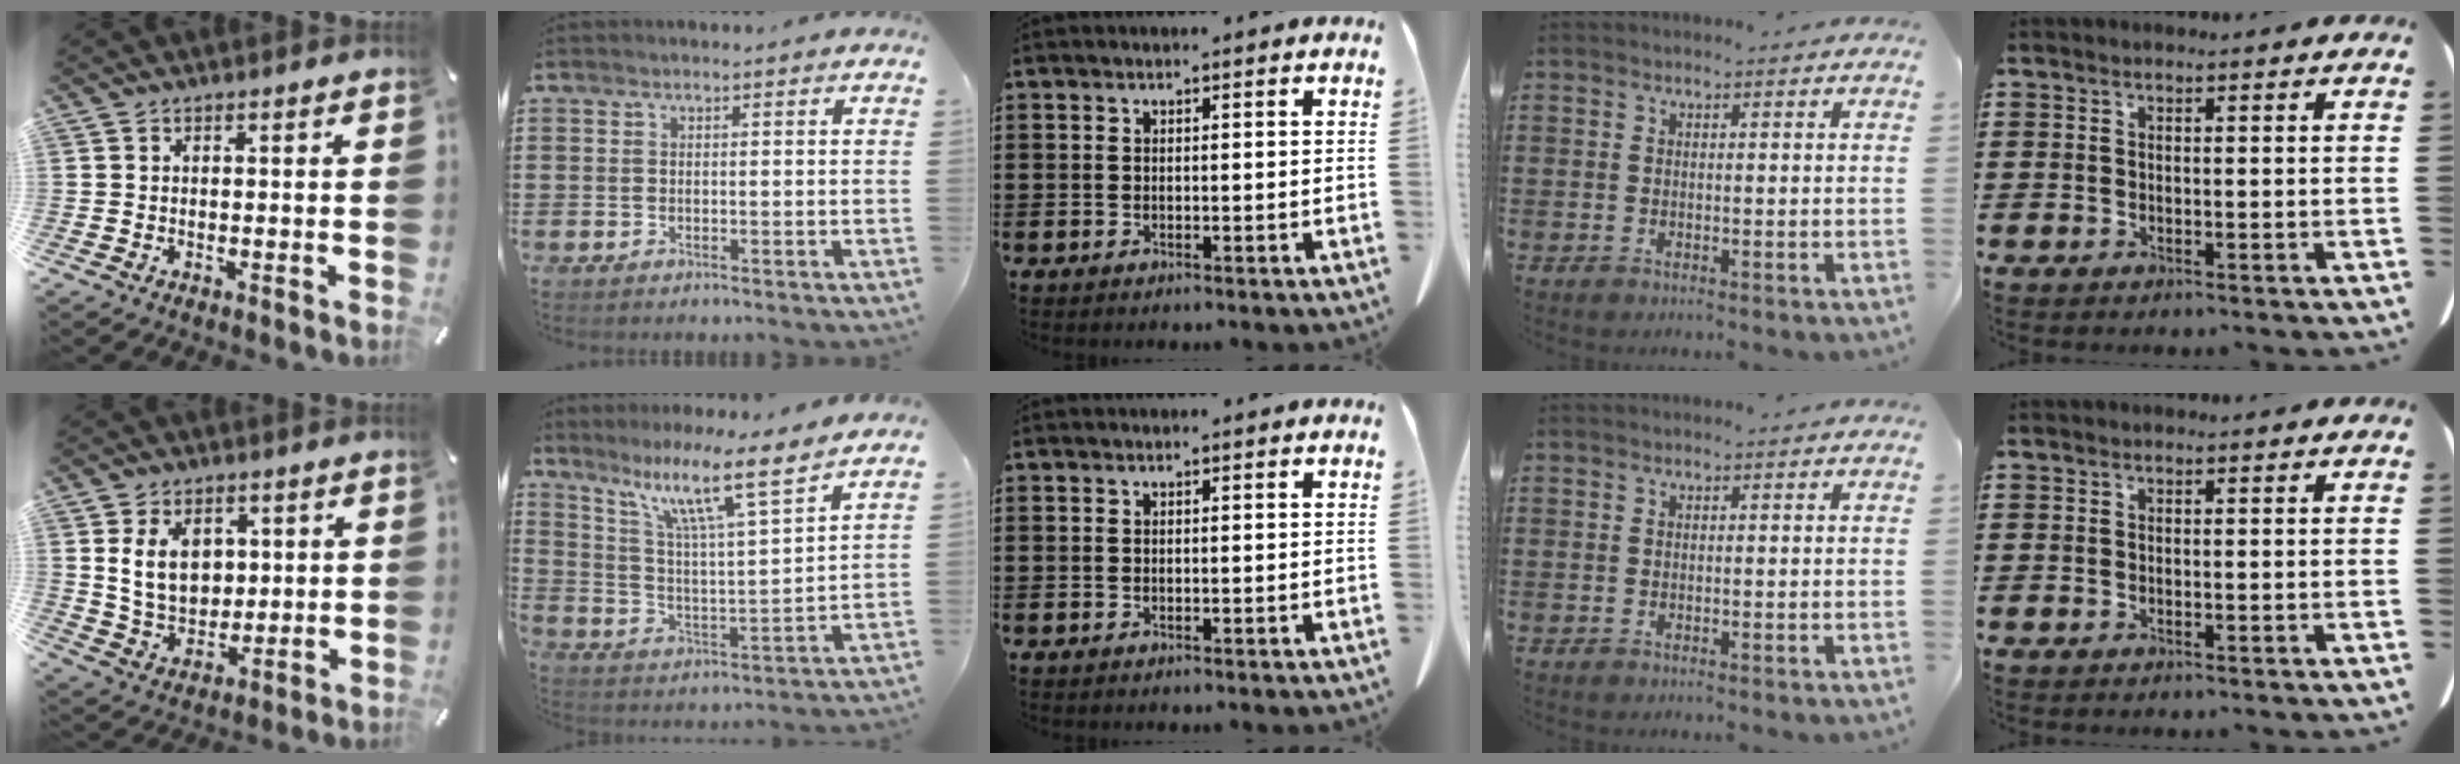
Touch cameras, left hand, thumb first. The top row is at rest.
{"thumb": {"total": 10.0, "force": [2.7, 7.8, 5.6], "torque": [-0.110, 0.000, 0.048]}, "index": {"total": 11.1, "force": [8.1, 0.7, 7.6], "torque": [-0.156, -0.047, 0.129]}}